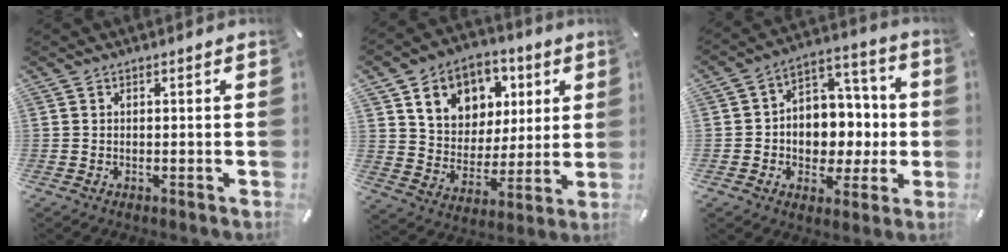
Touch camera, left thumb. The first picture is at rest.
{"total": 13.2, "force": [5.7, 11.0, 4.4], "torque": [-0.085, -0.020, 0.111]}
{"total": 10.0, "force": [-1.4, 9.2, 3.6], "torque": [-0.045, 0.007, -0.016]}